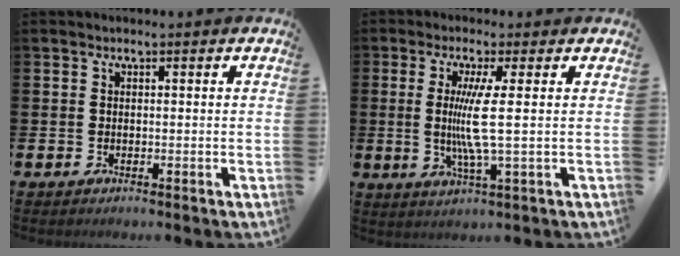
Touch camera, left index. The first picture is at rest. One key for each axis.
{"total": 6.3, "fx": 0.5, "fy": -0.5, "fz": 6.2, "tx": -0.117, "ty": -0.011, "tz": 0.004}